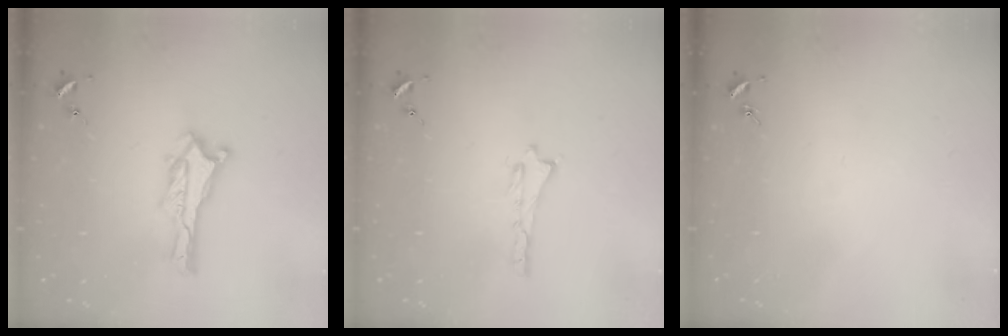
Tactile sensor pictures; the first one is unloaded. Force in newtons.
{"total": 0.0}
{"total": 0.0}